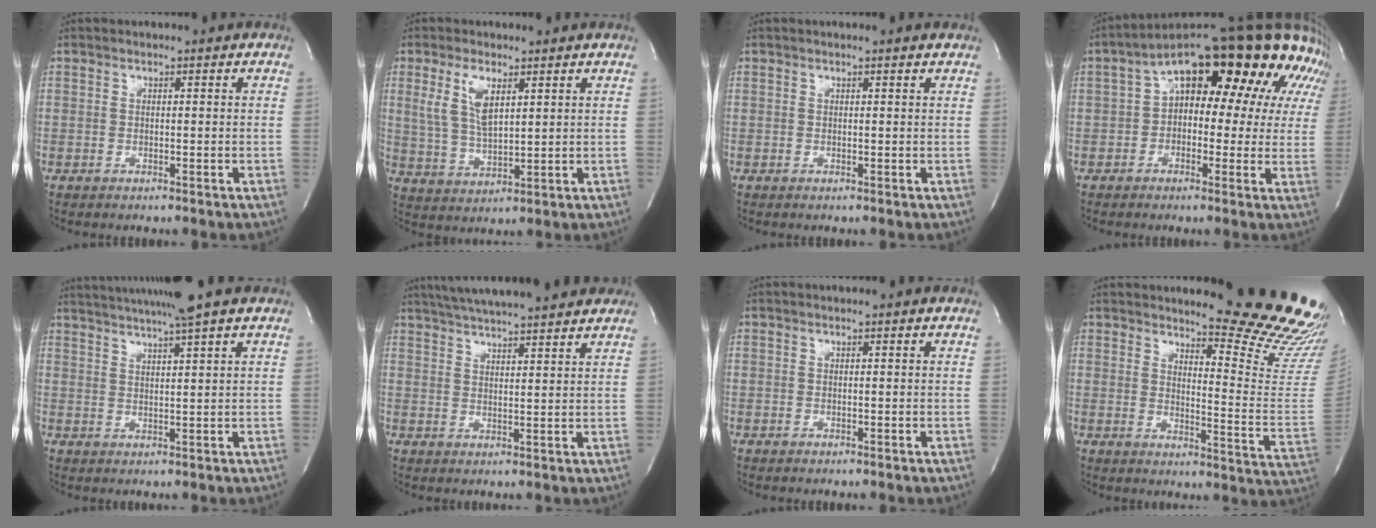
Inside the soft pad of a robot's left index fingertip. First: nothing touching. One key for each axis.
{"total": 6.5, "fx": 2.9, "fy": 2.3, "fz": 5.4, "tx": -0.119, "ty": 0.004, "tz": 0.065}
{"total": 1.2, "fx": 1.1, "fy": -0.2, "fz": 0.4, "tx": -0.018, "ty": 0.002, "tz": 0.012}
{"total": 18.7, "fx": 8.3, "fy": 8.1, "fz": 14.6, "tx": -0.211, "ty": 0.072, "tz": 0.098}
{"total": 11.6, "fx": 9.9, "fy": -1.4, "fz": 5.8, "tx": -0.105, "ty": 0.008, "tz": 0.139}
{"total": 18.1, "fx": 16.1, "fy": 1.6, "fz": 8.3, "tx": -0.140, "ty": 0.036, "tz": 0.224}
{"total": 1.0, "fx": 0.9, "fy": -0.2, "fz": 0.3, "tx": -0.009, "ty": 0.000, "tz": 0.017}
{"total": 18.4, "fx": 17.0, "fy": 0.4, "fz": 7.1, "tx": -0.090, "ty": -0.146, "tz": 0.191}